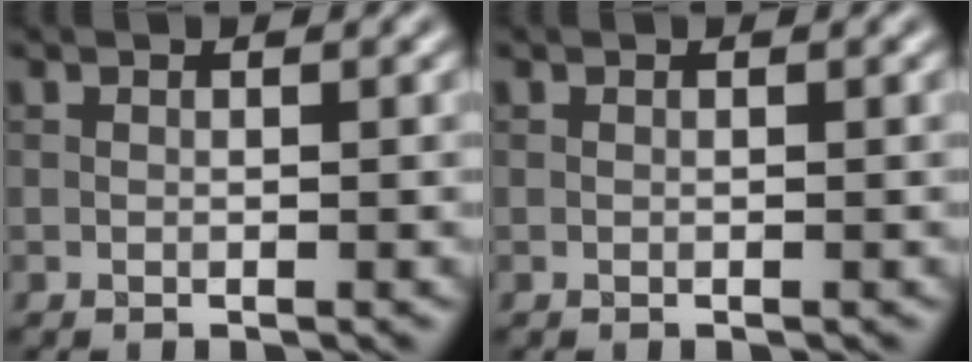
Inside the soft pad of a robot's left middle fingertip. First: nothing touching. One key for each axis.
{"total": 0.0}